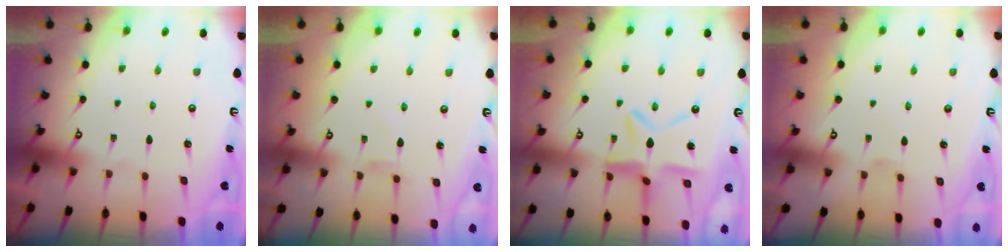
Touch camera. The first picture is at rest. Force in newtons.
{"total": 0.9, "press": 0.9, "slide": 0.1}
{"total": 11.4, "press": 11.3, "slide": 0.9}
{"total": 1.0, "press": 0.9, "slide": 0.4}